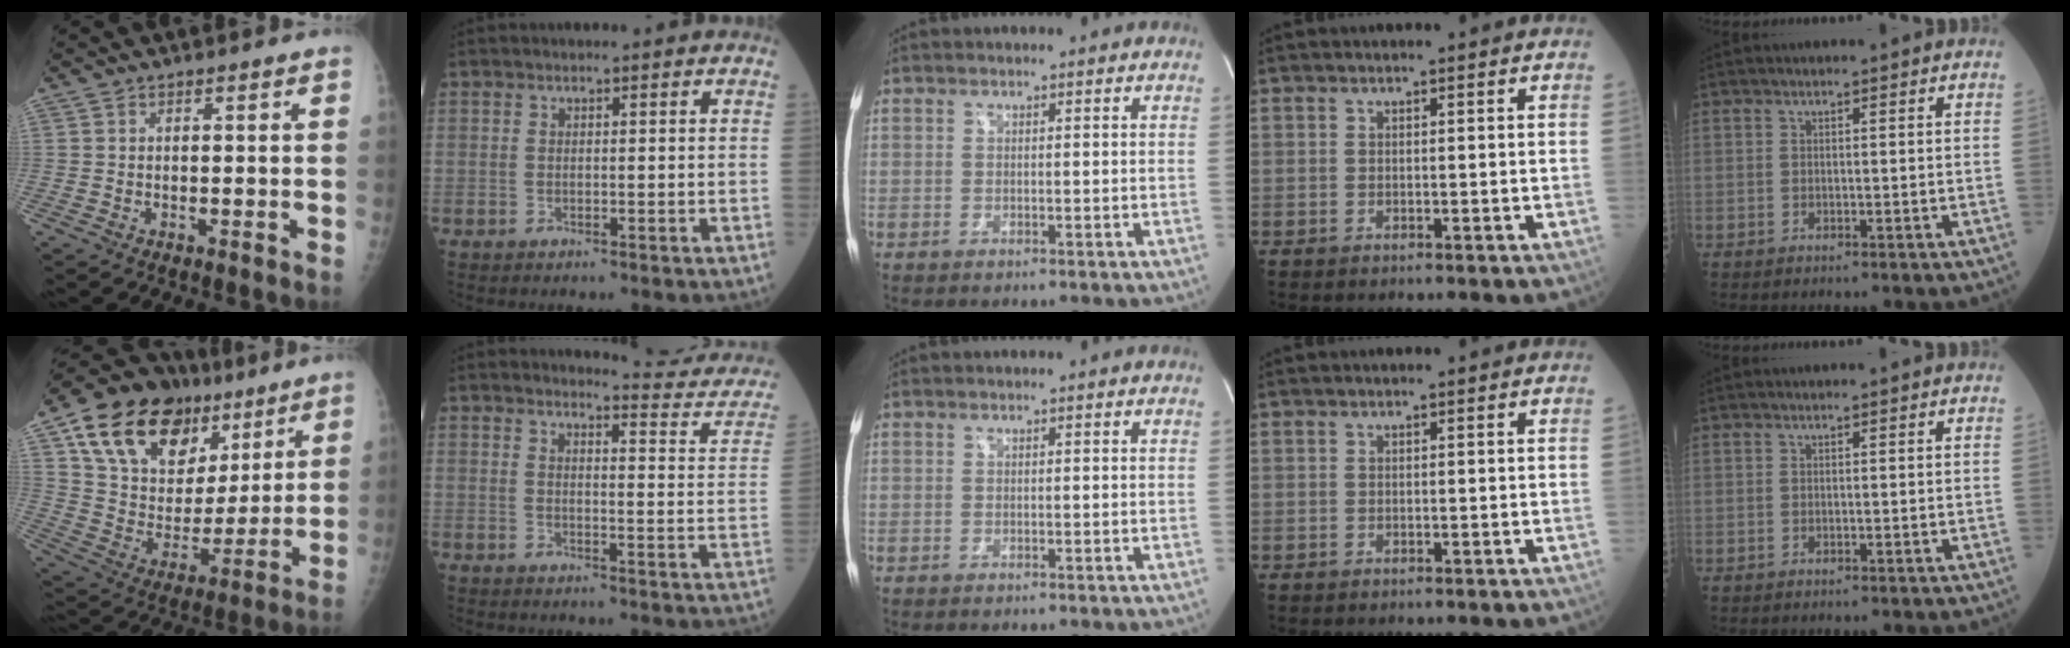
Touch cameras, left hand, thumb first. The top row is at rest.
{"thumb": {"total": 24.2, "force": [13.0, 15.3, 13.5], "torque": [-0.194, -0.016, 0.232]}, "index": {"total": 10.6, "force": [10.5, -0.3, 1.2], "torque": [-0.008, -0.080, 0.105]}}